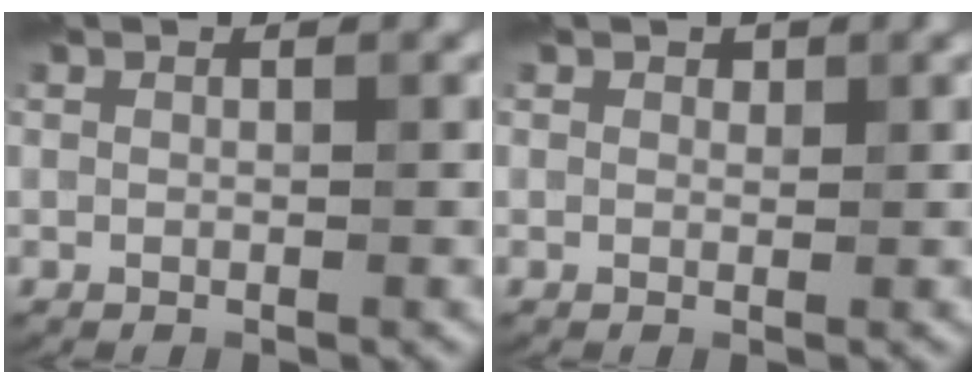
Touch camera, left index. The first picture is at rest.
{"total": 0.0}